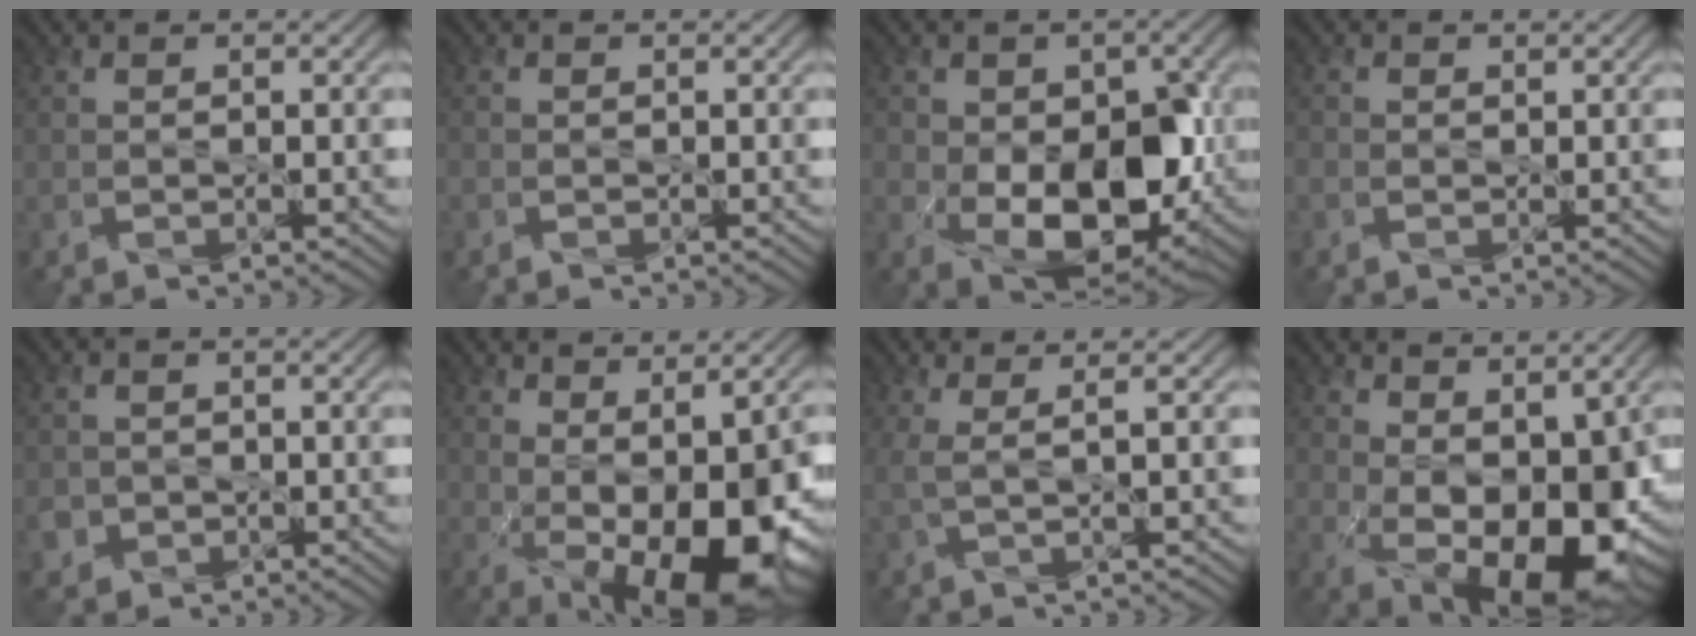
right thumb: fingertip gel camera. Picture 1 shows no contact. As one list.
[{"total": 0.9, "force": [-0.5, 0.5, 0.5], "torque": [-0.014, 0.000, -0.012]}, {"total": 12.1, "force": [-1.9, 8.0, 8.9], "torque": [-0.149, -0.029, -0.021]}, {"total": 1.3, "force": [-0.3, 1.0, 0.7], "torque": [-0.019, -0.001, -0.013]}, {"total": 2.0, "force": [-0.8, 1.8, 0.2], "torque": [-0.006, -0.005, -0.017]}, {"total": 13.3, "force": [-2.0, 5.6, 11.9], "torque": [-0.182, -0.015, -0.014]}, {"total": 3.3, "force": [1.0, 0.8, 3.0], "torque": [-0.059, 0.011, 0.010]}, {"total": 11.5, "force": [0.1, 6.2, 9.7], "torque": [-0.154, -0.012, 0.010]}]